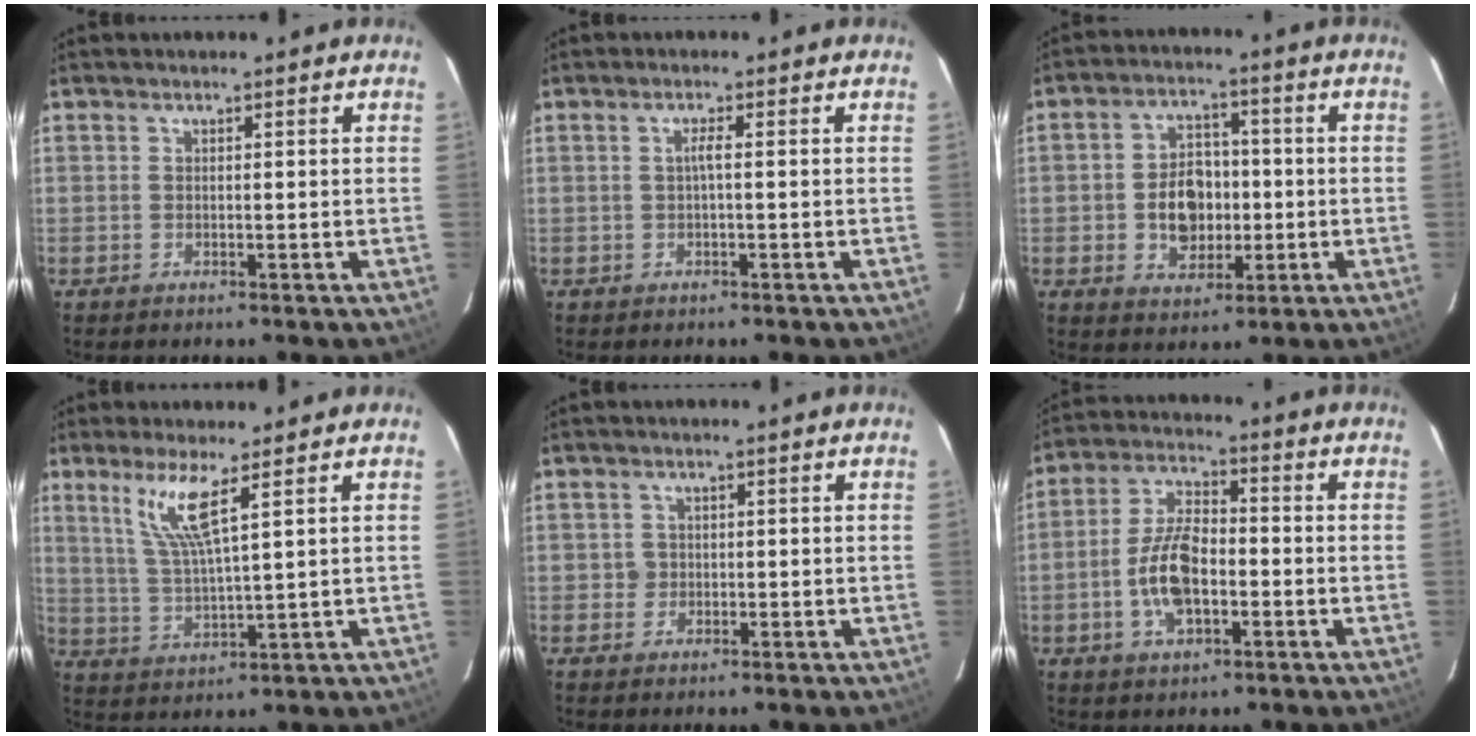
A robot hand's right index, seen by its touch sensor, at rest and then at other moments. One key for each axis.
{"total": 1.2, "fx": -0.2, "fy": -0.2, "fz": 1.2, "tx": -0.021, "ty": 0.003, "tz": -0.004}
{"total": 9.2, "fx": -1.3, "fy": 6.9, "fz": 6.0, "tx": -0.114, "ty": 0.020, "tz": -0.009}
{"total": 7.6, "fx": 4.2, "fy": 0.2, "fz": 6.3, "tx": -0.130, "ty": -0.010, "tz": 0.090}
{"total": 1.6, "fx": -0.2, "fy": 1.6, "fz": 0.0, "tx": 0.004, "ty": 0.004, "tz": -0.001}
{"total": 10.2, "fx": -2.7, "fy": 5.0, "fz": 8.5, "tx": -0.176, "ty": 0.008, "tz": -0.048}